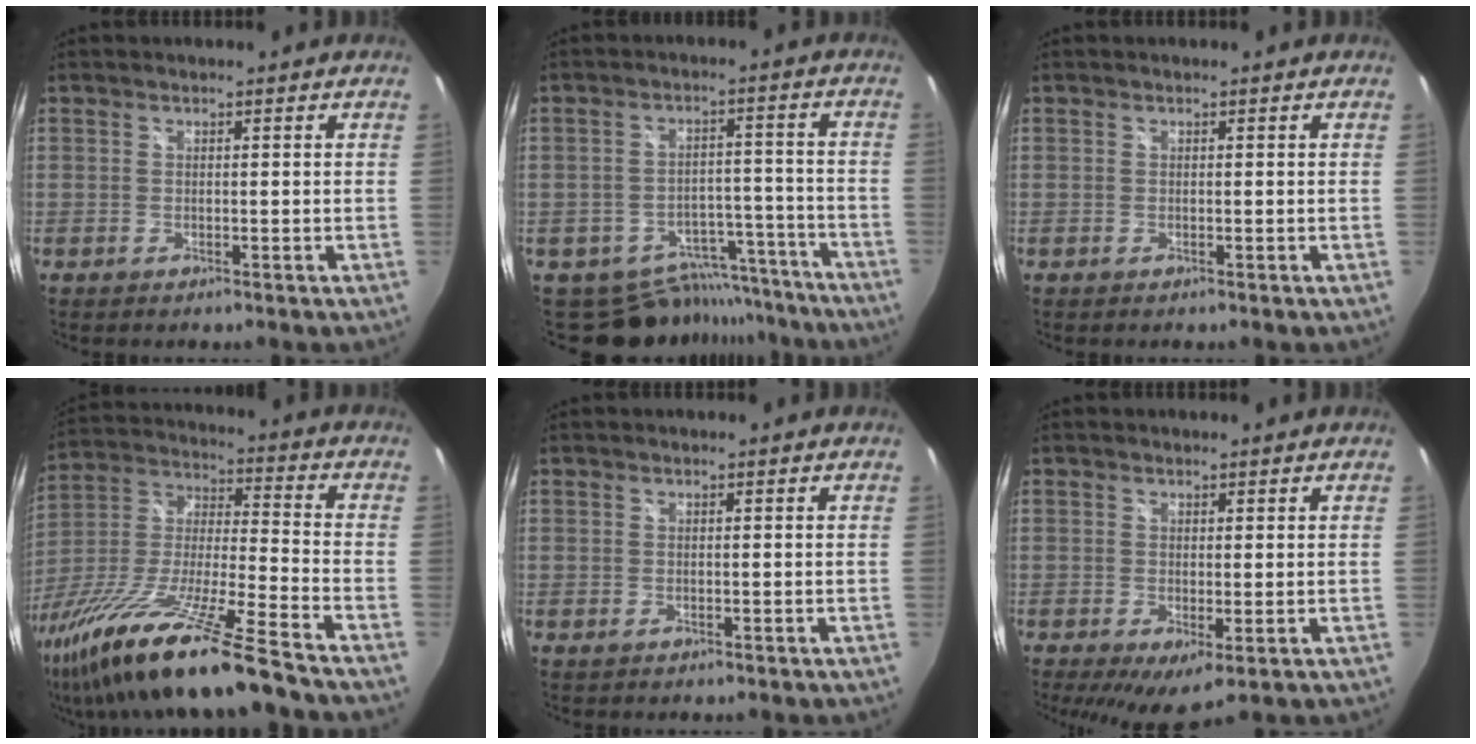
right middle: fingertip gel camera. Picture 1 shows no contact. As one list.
[{"total": 11.9, "force": [-10.4, 5.4, 1.8], "torque": [-0.029, 0.033, -0.131]}, {"total": 0.0}, {"total": 25.6, "force": [-18.9, 0.8, 17.2], "torque": [-0.318, -0.050, -0.338]}, {"total": 0.0}, {"total": 5.5, "force": [-0.6, 2.0, 5.1], "torque": [-0.087, -0.019, -0.005]}]